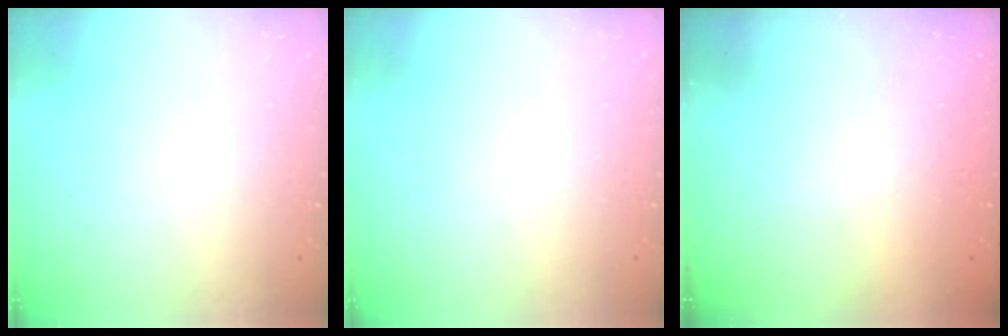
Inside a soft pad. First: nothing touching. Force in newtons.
{"total": 0.0}
{"total": 2.4, "press": 2.3, "slide": 0.7}